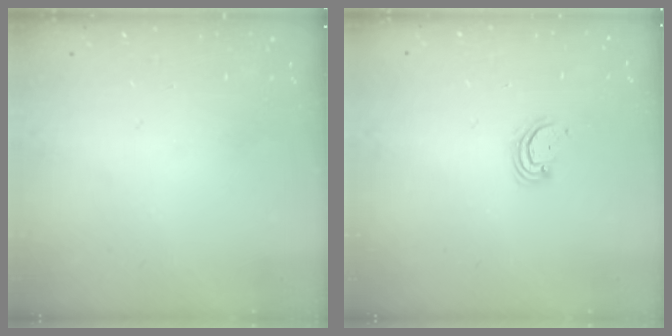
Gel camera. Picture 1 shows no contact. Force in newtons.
{"total": 2.9, "press": 2.9, "slide": 0.2}